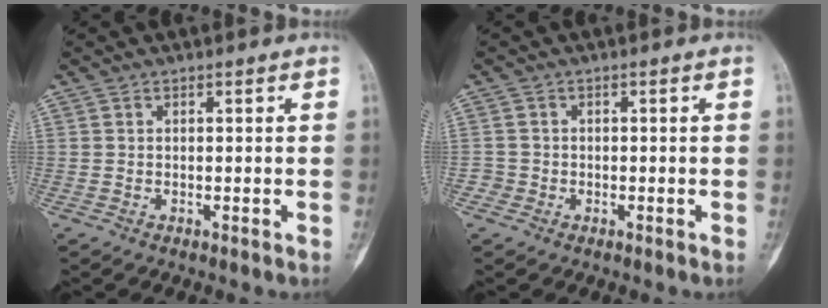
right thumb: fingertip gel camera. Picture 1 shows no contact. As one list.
[{"total": 1.6, "force": [-0.7, 1.5, -0.2], "torque": [0.016, 0.006, -0.021]}]